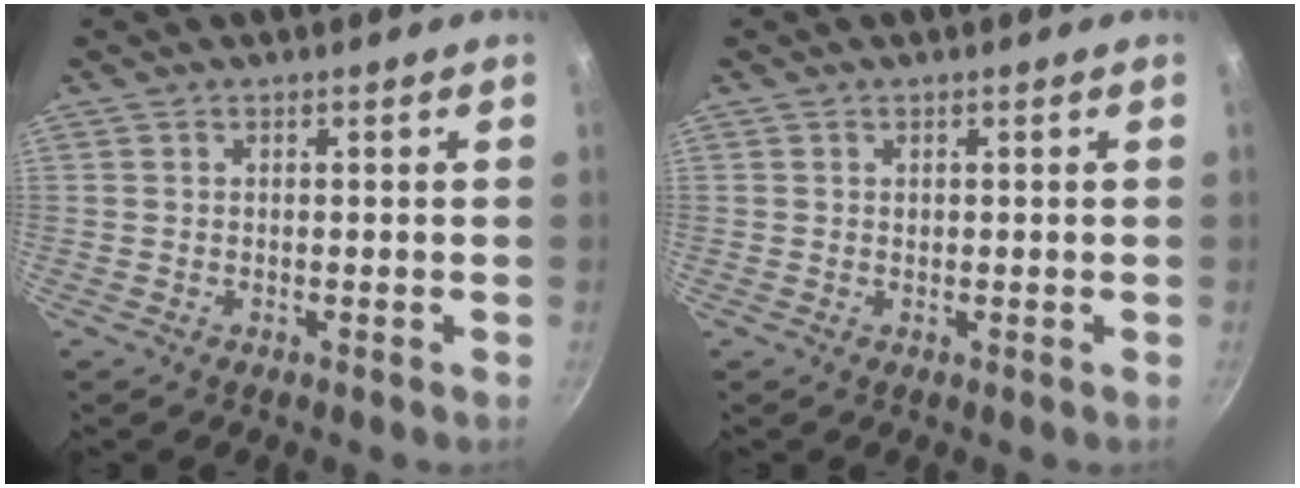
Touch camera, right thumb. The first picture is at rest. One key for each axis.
{"total": 0.6, "fx": -0.2, "fy": 0.5, "fz": 0.3, "tx": -0.003, "ty": 0.002, "tz": -0.005}